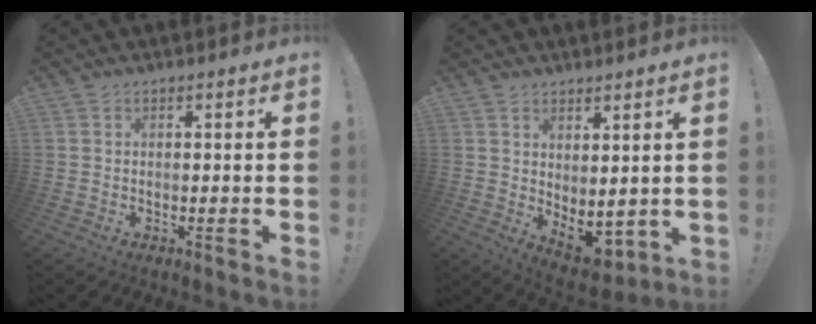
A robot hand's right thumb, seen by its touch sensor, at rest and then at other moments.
{"total": 5.6, "force": [1.3, 3.6, 4.1], "torque": [-0.041, -0.028, 0.037]}